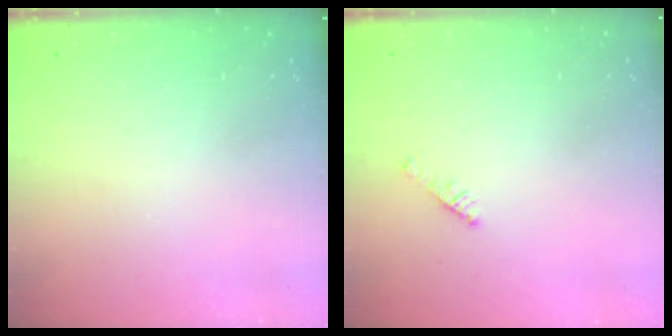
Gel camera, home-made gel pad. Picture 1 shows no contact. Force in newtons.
{"total": 4.1, "press": 4.0, "slide": 0.6}